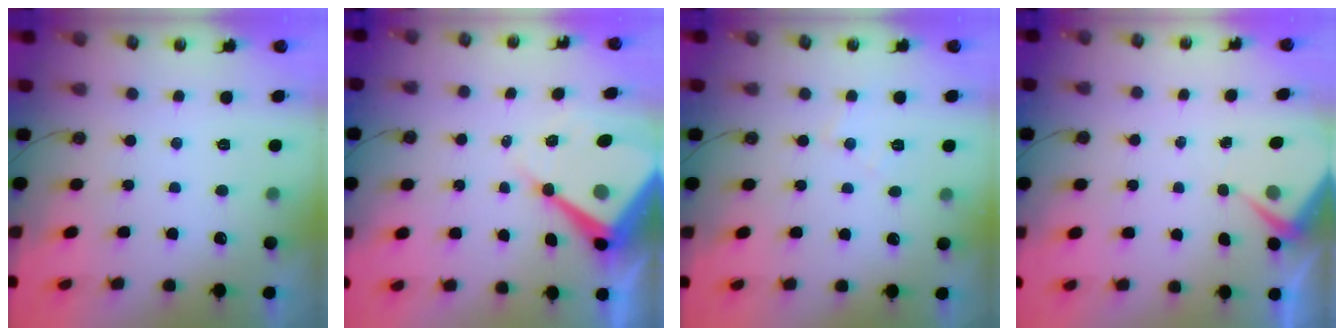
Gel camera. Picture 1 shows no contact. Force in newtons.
{"total": 13.4, "press": 13.4, "slide": 1.2}
{"total": 6.0, "press": 5.9, "slide": 1.0}
{"total": 3.9, "press": 3.8, "slide": 0.5}